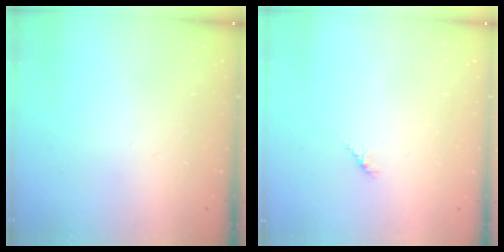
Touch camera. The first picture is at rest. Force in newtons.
{"total": 1.7, "press": 1.6, "slide": 0.5}